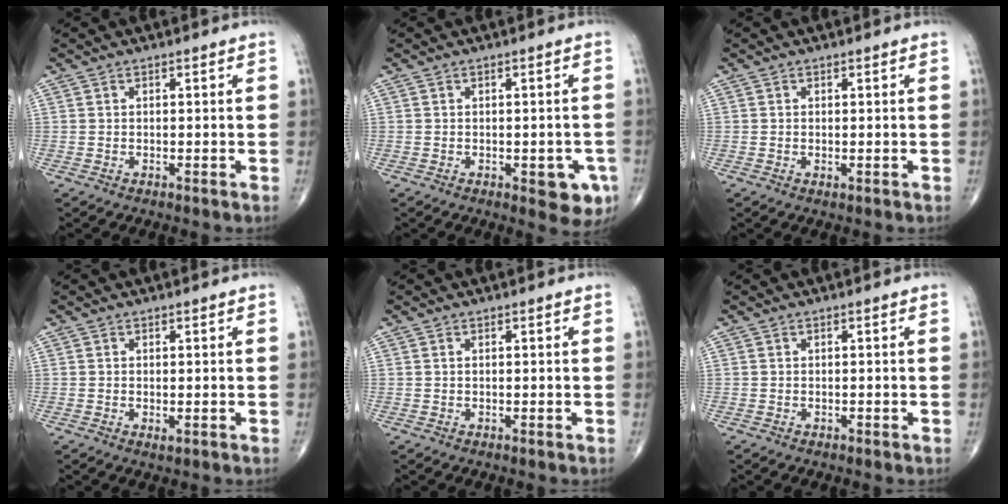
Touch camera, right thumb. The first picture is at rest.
{"total": 5.9, "force": [-2.1, 2.7, 4.7], "torque": [-0.029, -0.002, -0.022]}
{"total": 0.5, "force": [-0.1, 0.3, 0.4], "torque": [-0.010, -0.003, -0.001]}
{"total": 0.9, "force": [-0.1, 0.4, 0.8], "torque": [-0.016, -0.004, -0.002]}
{"total": 0.0}
{"total": 0.0}